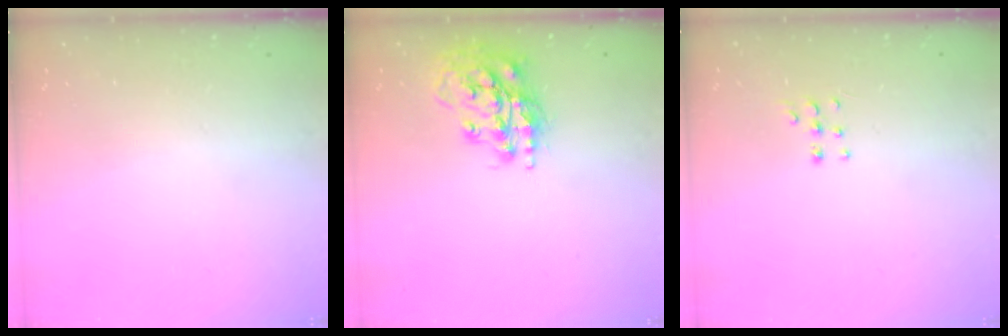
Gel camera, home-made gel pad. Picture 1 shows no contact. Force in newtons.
{"total": 16.3, "press": 16.2, "slide": 1.1}
{"total": 5.9, "press": 5.8, "slide": 0.7}